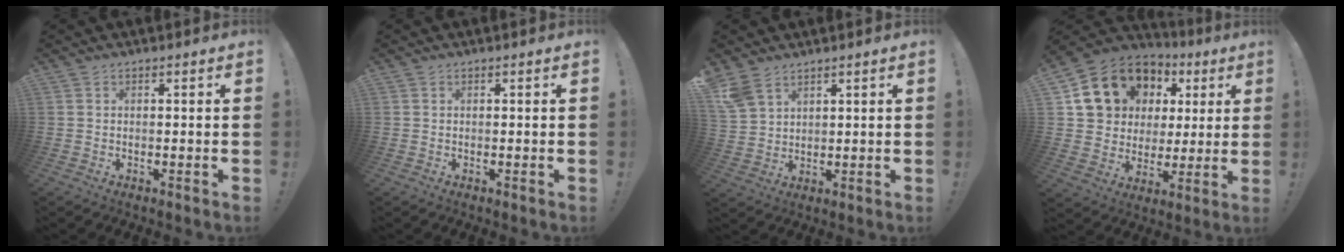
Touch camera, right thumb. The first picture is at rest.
{"total": 0.0}
{"total": 6.6, "force": [4.6, 3.7, 2.8], "torque": [-0.053, -0.016, 0.095]}
{"total": 17.0, "force": [7.7, 13.4, 7.1], "torque": [-0.116, -0.032, 0.170]}